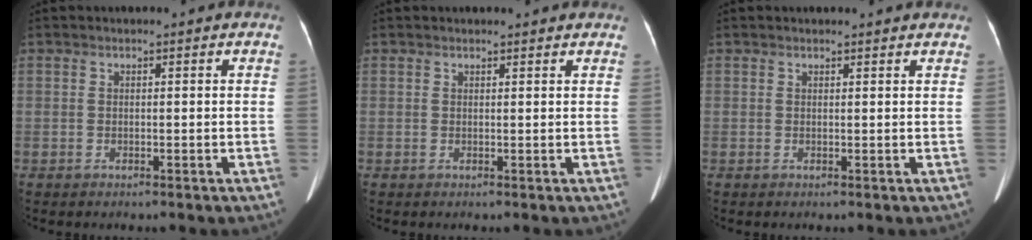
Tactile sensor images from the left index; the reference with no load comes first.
{"total": 3.0, "force": [2.9, 0.5, 0.9], "torque": [-0.010, 0.003, 0.028]}
{"total": 3.2, "force": [3.1, 0.3, 0.9], "torque": [-0.010, 0.001, 0.029]}